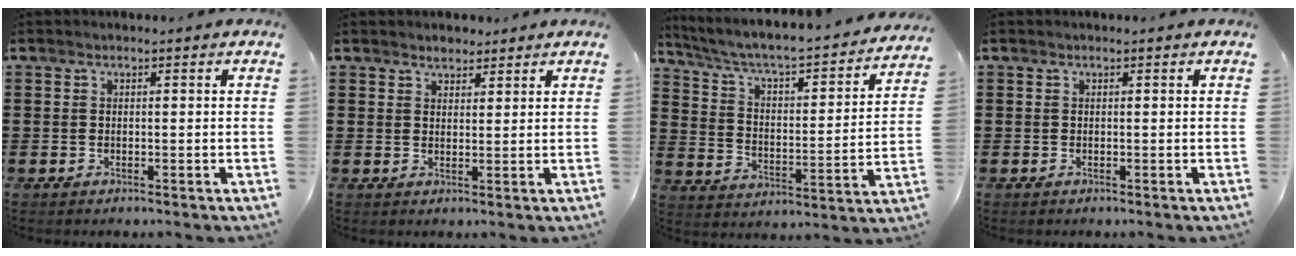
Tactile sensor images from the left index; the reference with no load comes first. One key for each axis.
{"total": 2.0, "fx": 1.8, "fy": 0.7, "fz": 0.2, "tx": 0.001, "ty": 0.000, "tz": 0.034}
{"total": 4.0, "fx": 3.2, "fy": 0.6, "fz": 2.2, "tx": -0.061, "ty": -0.039, "tz": 0.043}
{"total": 0.0}